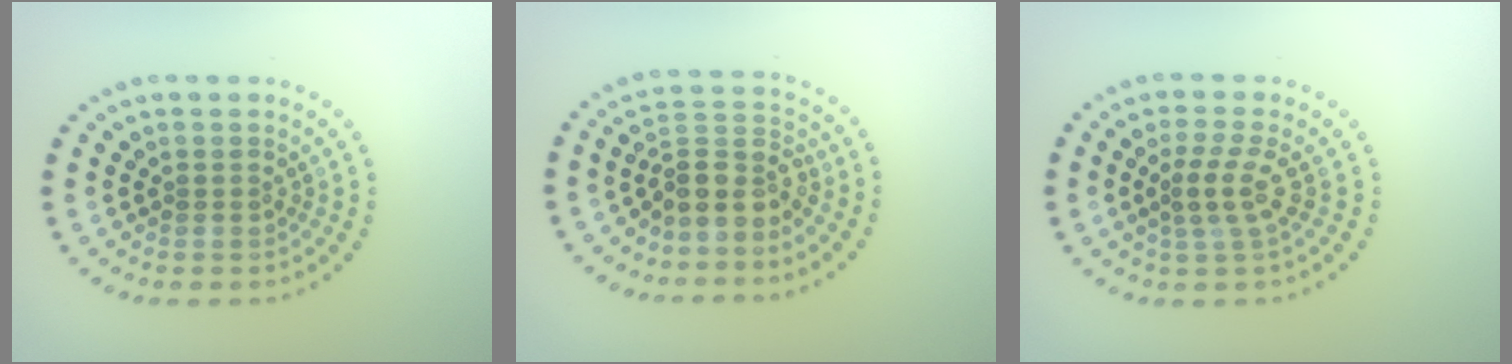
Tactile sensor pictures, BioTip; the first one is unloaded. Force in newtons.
{"total": 3.6, "press": 2.8, "slide": 2.2}
{"total": 2.3, "press": 1.8, "slide": 1.4}